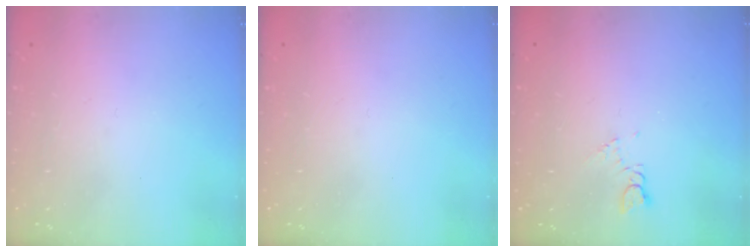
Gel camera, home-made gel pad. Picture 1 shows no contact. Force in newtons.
{"total": 0.0}
{"total": 2.6, "press": 2.6, "slide": 0.4}